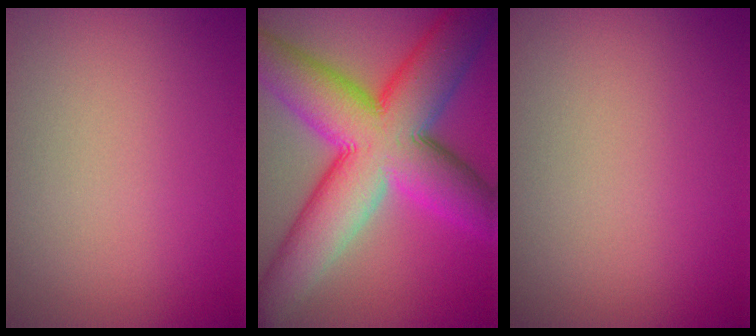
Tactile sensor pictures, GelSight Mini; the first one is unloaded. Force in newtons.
{"total": 14.8, "press": 14.8, "slide": 0.4}
{"total": 0.0}